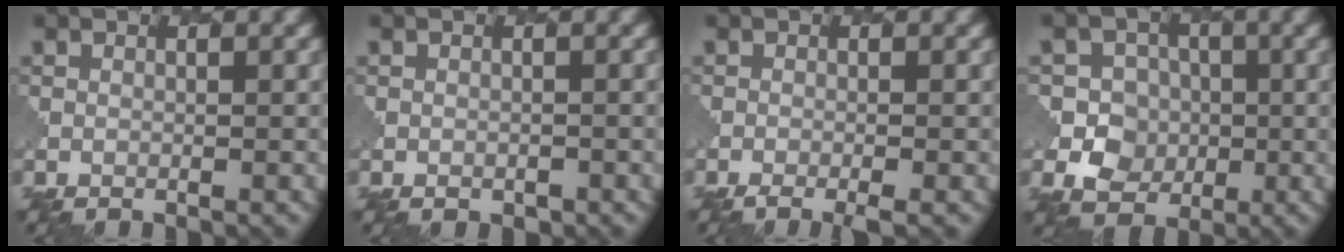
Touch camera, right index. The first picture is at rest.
{"total": 0.7, "force": [-0.5, 0.5, 0.1], "torque": [-0.004, -0.002, -0.006]}
{"total": 2.0, "force": [-1.3, 0.4, 1.5], "torque": [-0.021, -0.003, -0.027]}
{"total": 5.7, "force": [-0.9, 5.4, 1.6], "torque": [-0.010, 0.008, -0.036]}